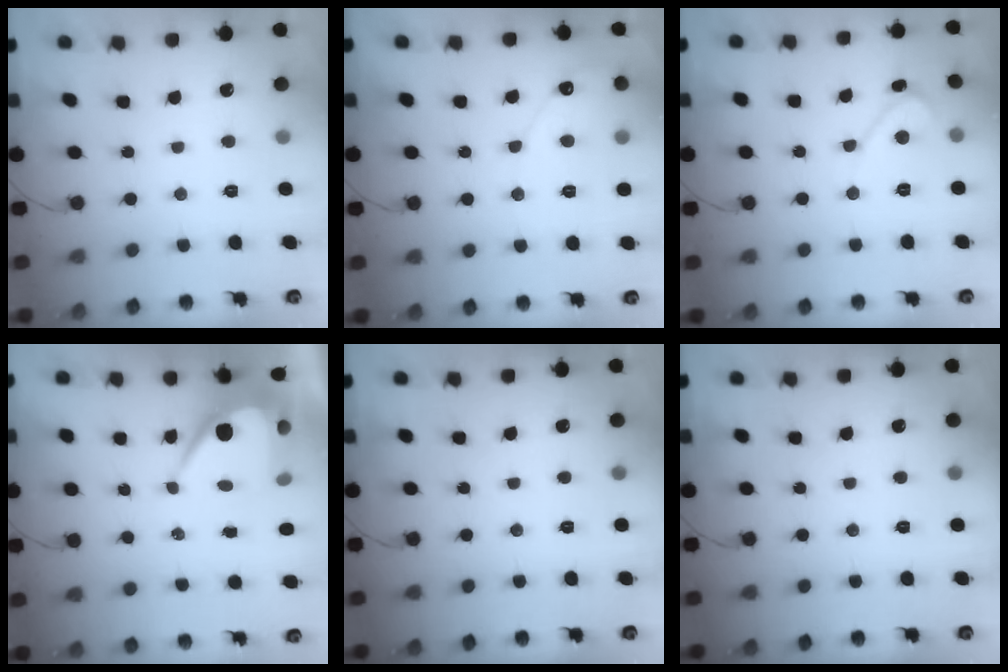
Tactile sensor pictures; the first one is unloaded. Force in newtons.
{"total": 4.0, "press": 4.0, "slide": 0.3}
{"total": 2.5, "press": 2.5, "slide": 0.2}
{"total": 9.1, "press": 9.1, "slide": 0.7}
{"total": 0.0}
{"total": 0.0}